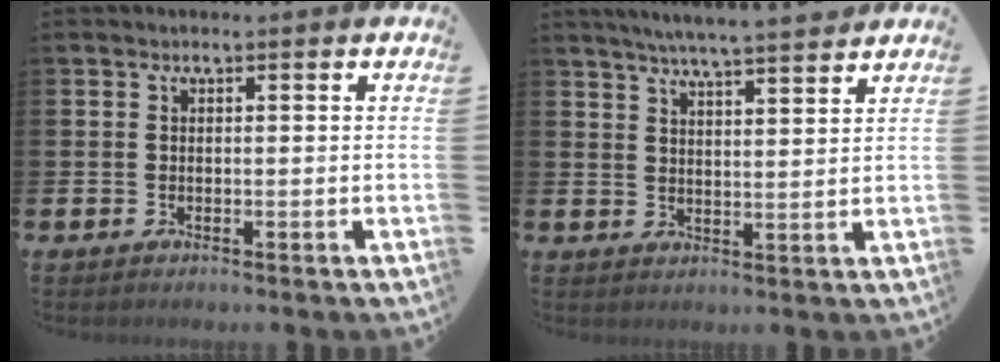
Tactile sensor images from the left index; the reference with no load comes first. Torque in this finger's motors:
{"motor_torque": [-0.05, -0.43, 0.78, 0.12]}